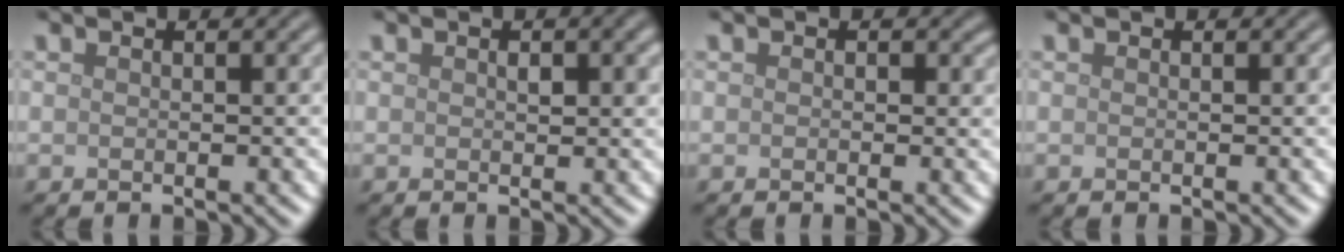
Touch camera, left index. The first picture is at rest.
{"total": 1.2, "force": [0.3, 0.7, 0.9], "torque": [-0.011, -0.001, 0.006]}
{"total": 0.5, "force": [0.1, 0.5, 0.2], "torque": [0.001, -0.004, -0.001]}
{"total": 0.0}